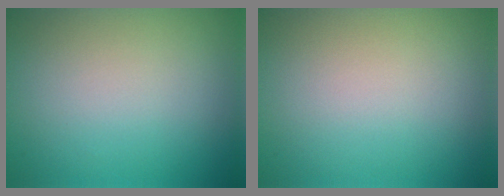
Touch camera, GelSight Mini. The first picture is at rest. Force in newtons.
{"total": 0.0}